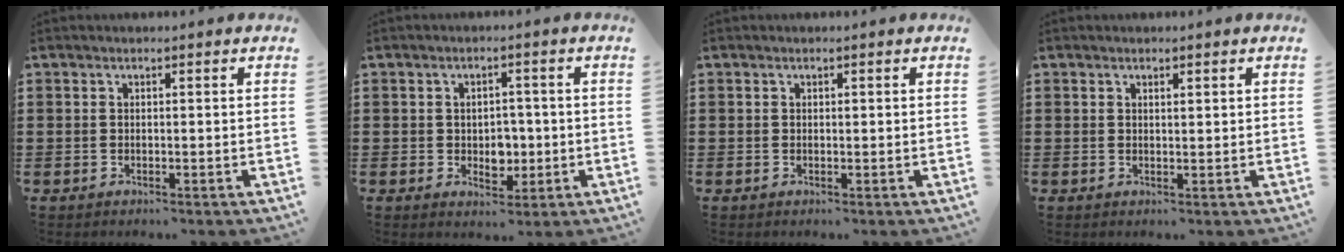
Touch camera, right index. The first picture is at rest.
{"total": 3.4, "force": [-0.3, 2.7, 2.0], "torque": [-0.032, 0.000, -0.013]}
{"total": 0.0}
{"total": 0.6, "force": [0.5, 0.0, 0.4], "torque": [-0.007, 0.000, 0.009]}